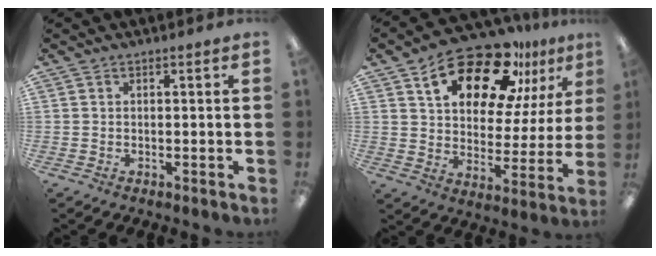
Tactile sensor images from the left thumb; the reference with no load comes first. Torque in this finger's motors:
{"motor_torque": [0.44, 0.69, 1.29, -1.42, 0.09]}